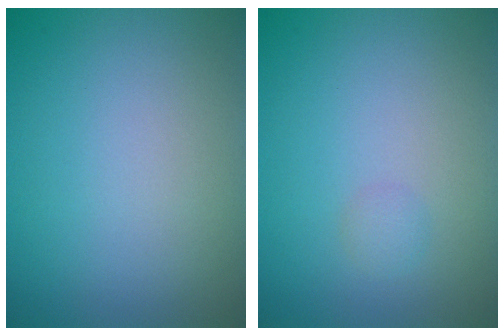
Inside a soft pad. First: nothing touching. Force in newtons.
{"total": 0.8, "press": 0.8, "slide": 0.1}